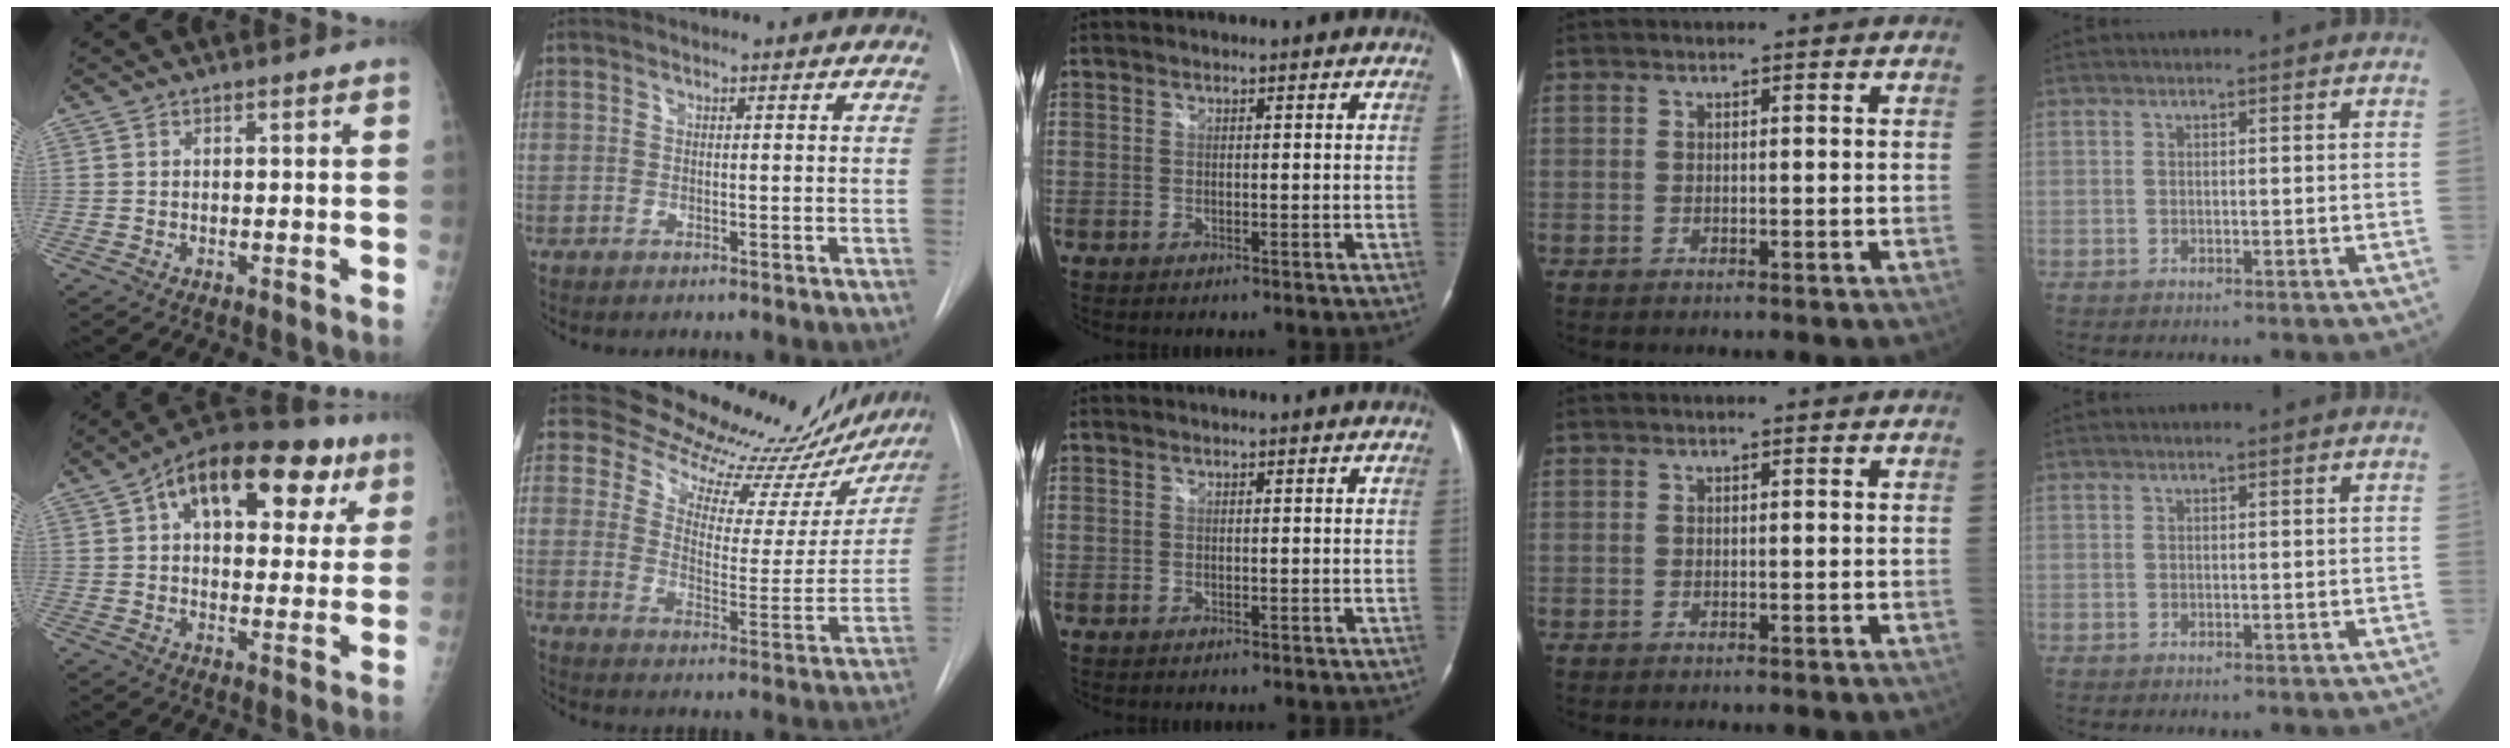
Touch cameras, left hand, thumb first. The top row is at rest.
{"thumb": {"total": 21.5, "force": [8.9, 11.6, 15.7], "torque": [-0.192, 0.022, 0.126]}, "index": {"total": 21.8, "force": [20.0, 6.0, 6.1], "torque": [-0.078, -0.078, 0.245]}}